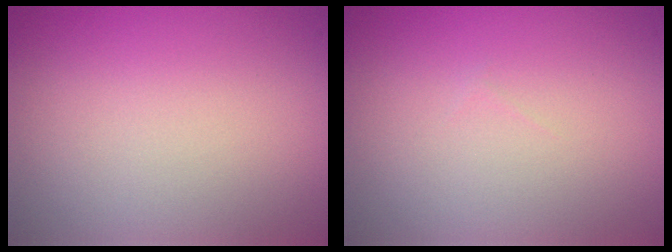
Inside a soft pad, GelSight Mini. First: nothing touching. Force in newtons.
{"total": 0.0}